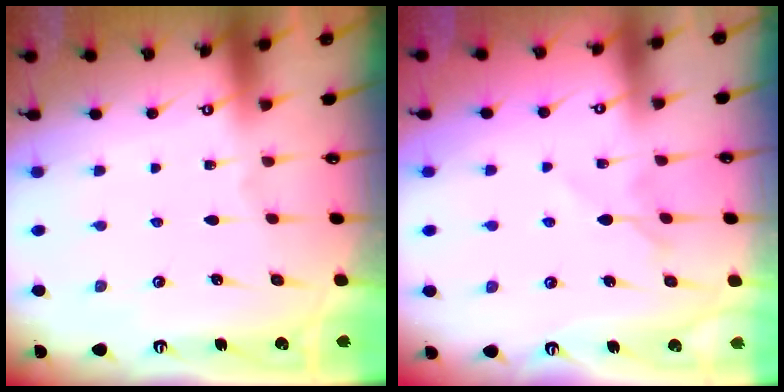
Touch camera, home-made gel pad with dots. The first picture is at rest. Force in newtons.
{"total": 6.3, "press": 6.2, "slide": 0.8}